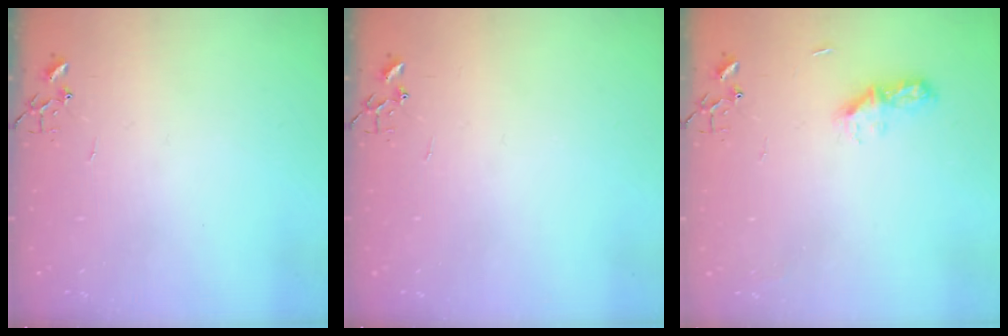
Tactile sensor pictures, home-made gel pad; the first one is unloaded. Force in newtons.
{"total": 0.0}
{"total": 7.2, "press": 7.1, "slide": 0.6}